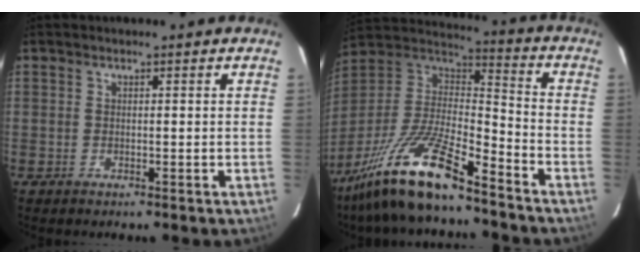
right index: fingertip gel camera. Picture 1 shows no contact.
{"total": 18.2, "force": [-13.4, 3.1, 11.8], "torque": [-0.251, -0.010, -0.252]}